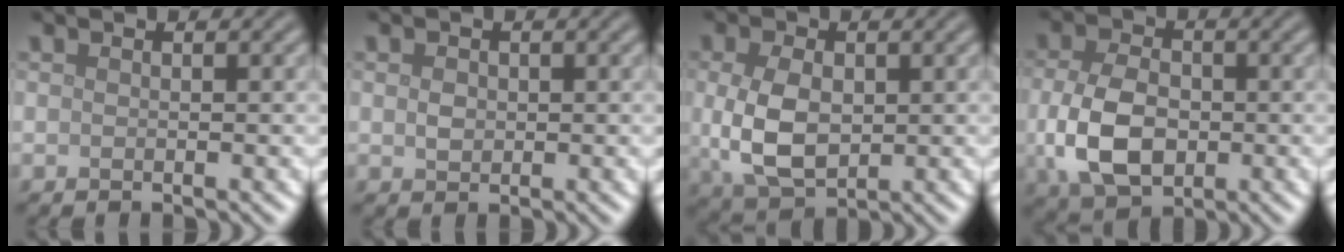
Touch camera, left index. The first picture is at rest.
{"total": 1.3, "force": [0.1, 1.1, 0.8], "torque": [-0.016, 0.001, 0.001]}
{"total": 6.0, "force": [-0.1, 3.9, 4.6], "torque": [-0.107, -0.004, 0.003]}
{"total": 7.0, "force": [-1.0, 4.7, 5.1], "torque": [-0.119, -0.009, -0.020]}